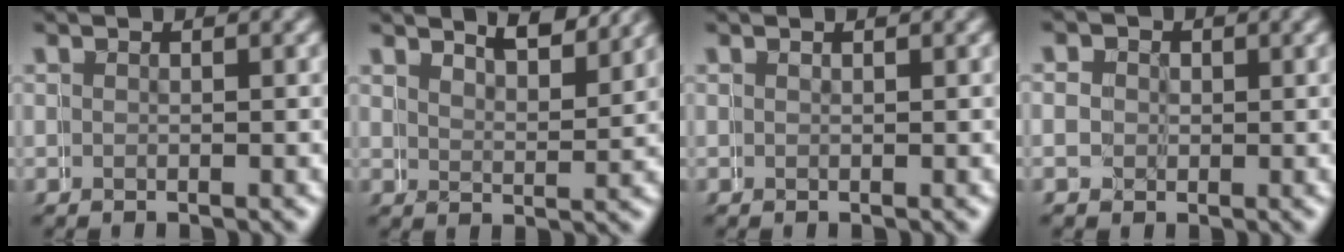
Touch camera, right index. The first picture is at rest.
{"total": 3.9, "force": [3.8, -0.7, -0.1], "torque": [-0.003, 0.005, 0.063]}
{"total": 0.0}
{"total": 2.1, "force": [0.6, 0.7, -1.9], "torque": [0.035, -0.007, 0.007]}